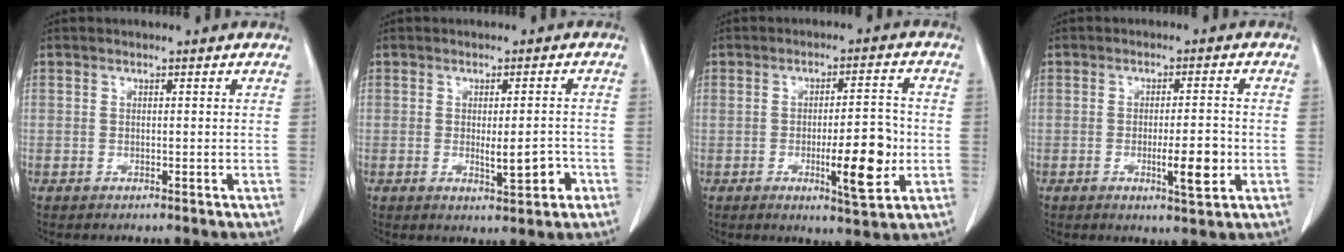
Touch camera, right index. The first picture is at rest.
{"total": 4.6, "force": [-1.4, 1.0, 4.3], "torque": [-0.057, -0.002, -0.015]}
{"total": 8.6, "force": [-1.9, 1.6, 8.3], "torque": [-0.116, -0.002, -0.026]}
{"total": 5.6, "force": [-1.5, 0.8, 5.4], "torque": [-0.083, -0.005, -0.020]}